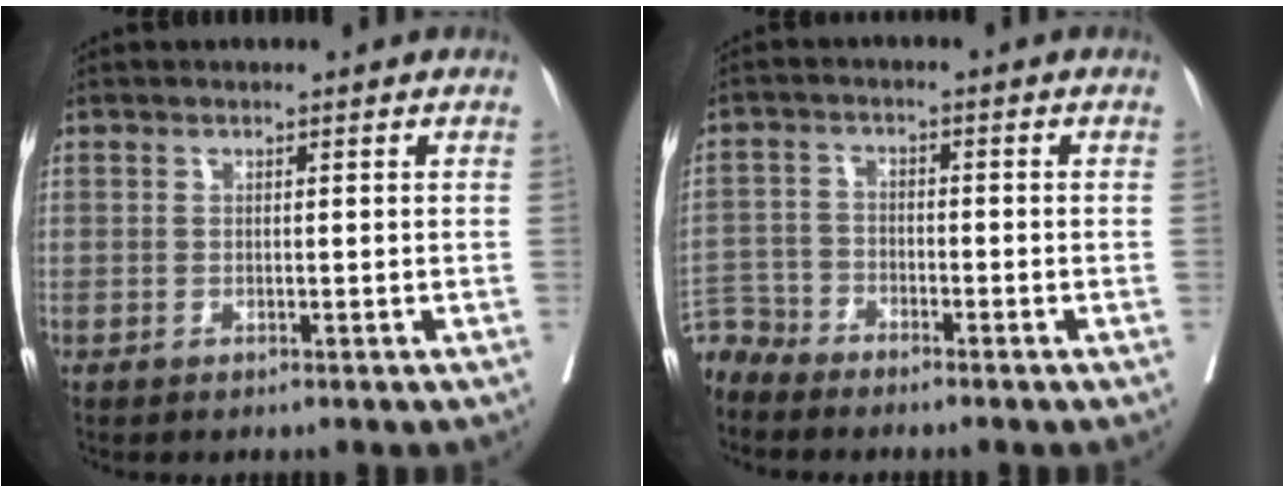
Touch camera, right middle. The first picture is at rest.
{"total": 4.7, "force": [-4.6, 0.7, -0.6], "torque": [0.014, -0.004, -0.091]}